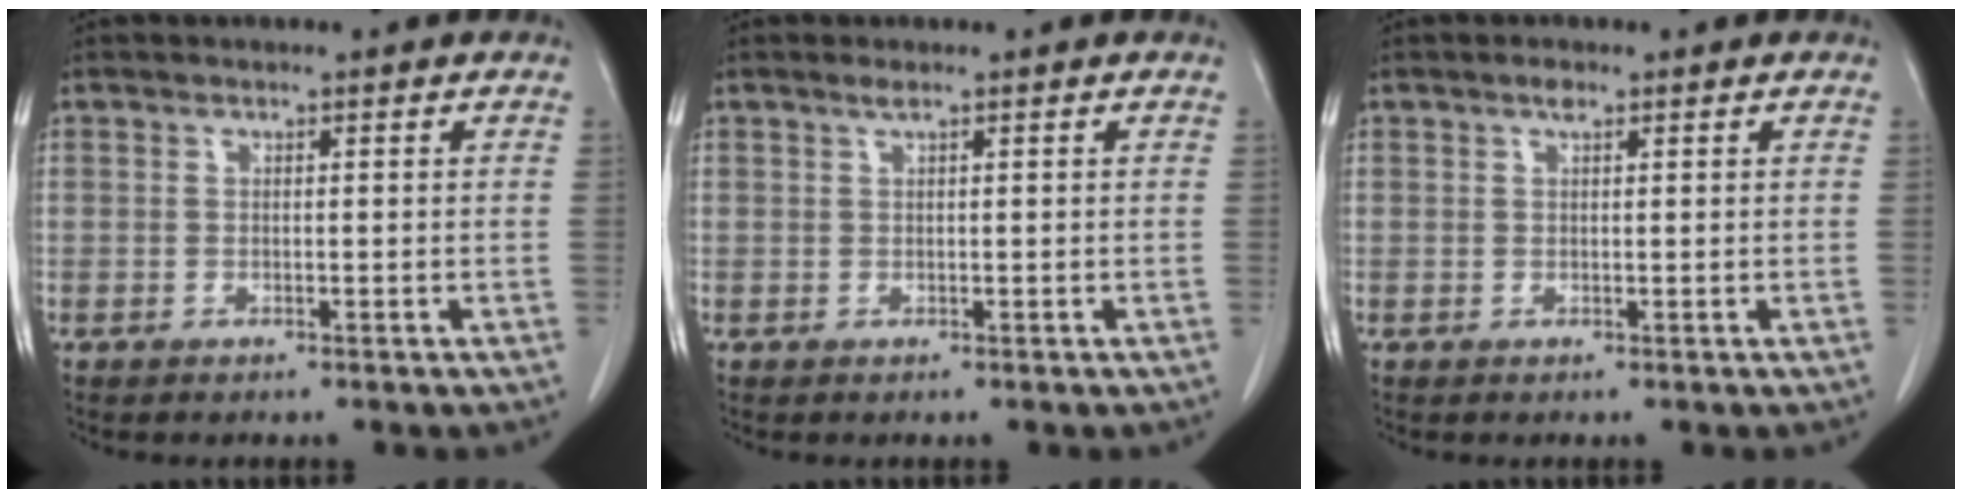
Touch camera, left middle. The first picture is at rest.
{"total": 0.8, "force": [0.5, -0.2, 0.5], "torque": [-0.018, 0.004, 0.014]}
{"total": 1.0, "force": [0.7, 0.2, 0.7], "torque": [-0.015, 0.001, 0.012]}